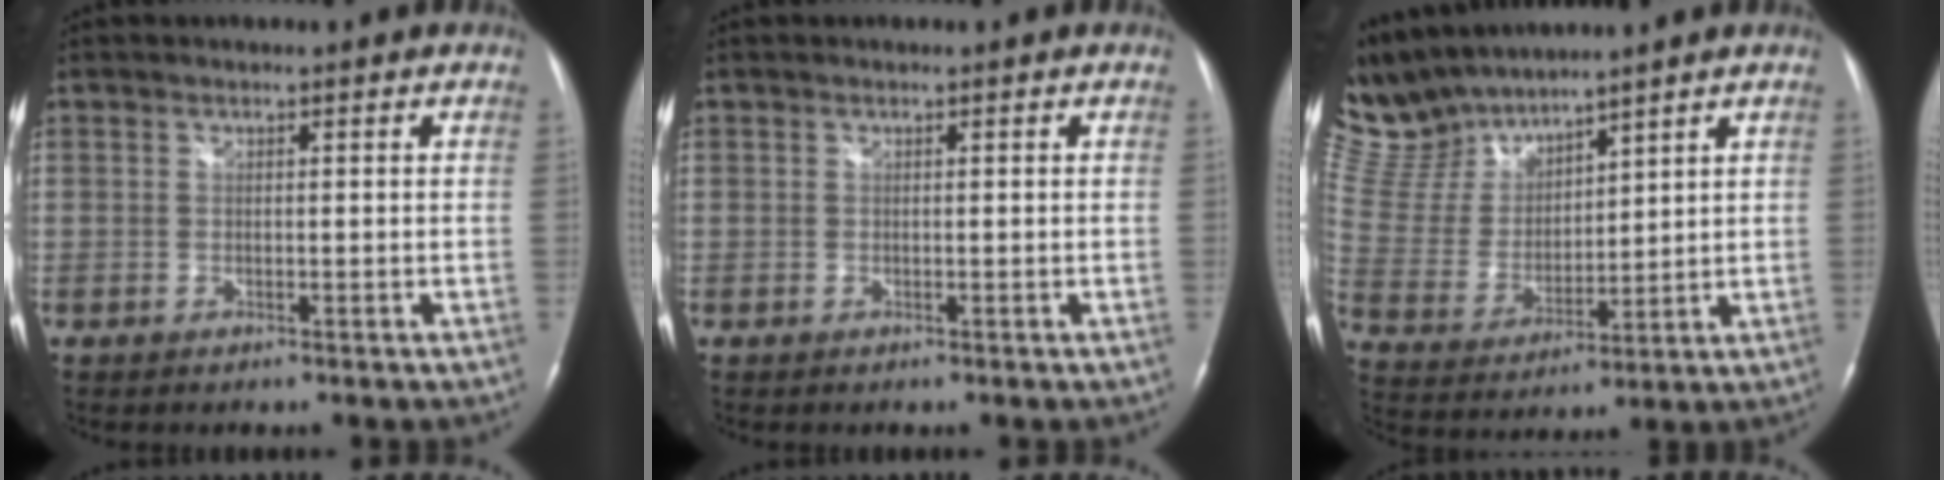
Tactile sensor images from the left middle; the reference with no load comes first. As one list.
[{"total": 0.0}, {"total": 12.7, "force": [12.1, 2.5, 2.7], "torque": [-0.078, 0.011, 0.262]}]